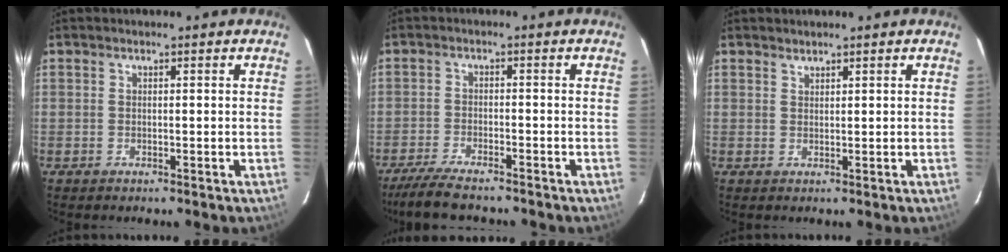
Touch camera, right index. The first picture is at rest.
{"total": 8.7, "force": [-7.5, 1.5, 4.1], "torque": [-0.105, -0.024, -0.131]}
{"total": 0.9, "force": [0.9, 0.3, 0.1], "torque": [-0.001, 0.002, 0.018]}